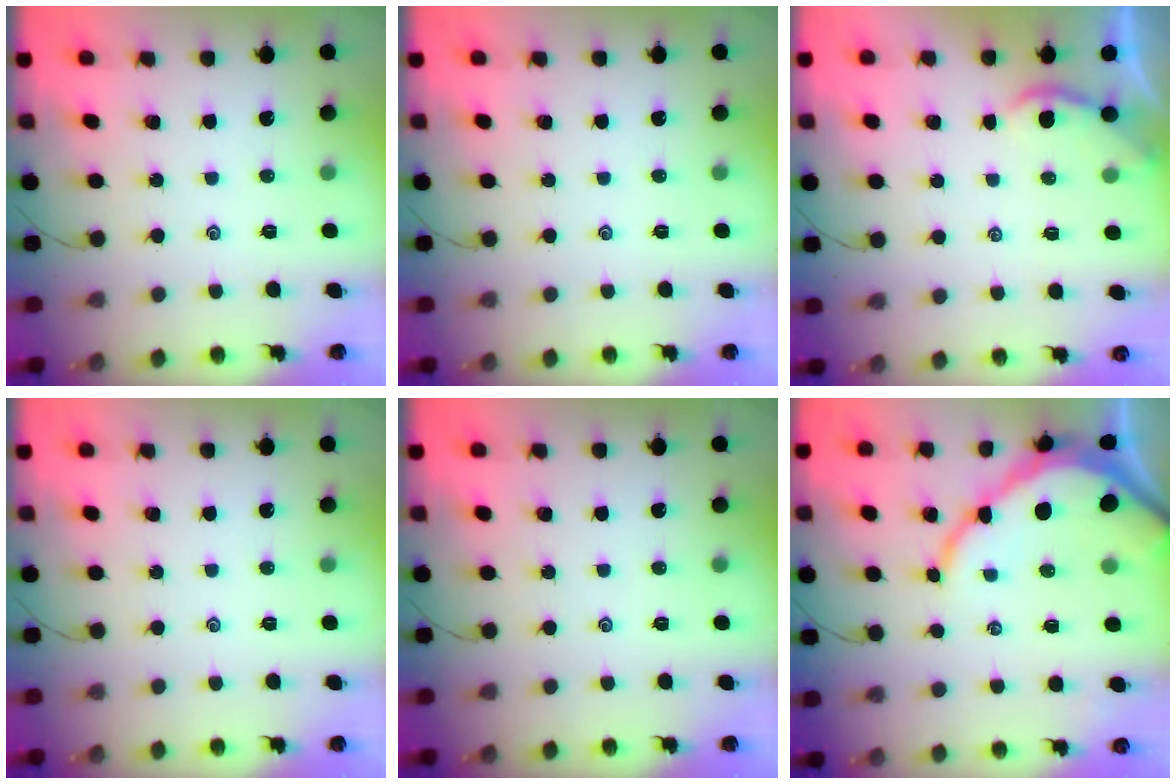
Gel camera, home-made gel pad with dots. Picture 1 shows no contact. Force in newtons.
{"total": 0.0}
{"total": 1.3, "press": 1.3, "slide": 0.3}
{"total": 0.0}
{"total": 0.0}
{"total": 10.4, "press": 10.3, "slide": 1.2}